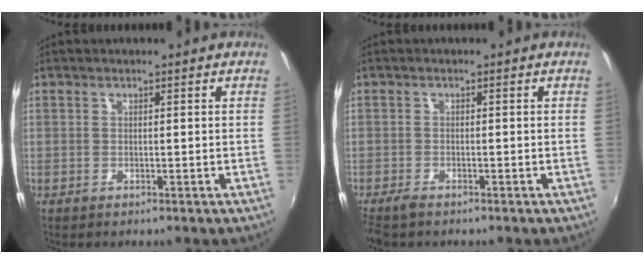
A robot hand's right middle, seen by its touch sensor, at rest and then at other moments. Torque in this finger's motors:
{"motor_torque": [0.31, -0.24, 0.06, 0.02]}